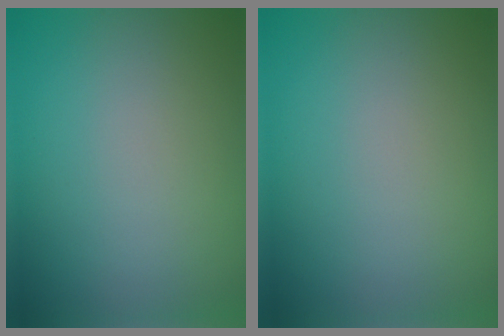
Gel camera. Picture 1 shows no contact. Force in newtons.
{"total": 0.0}